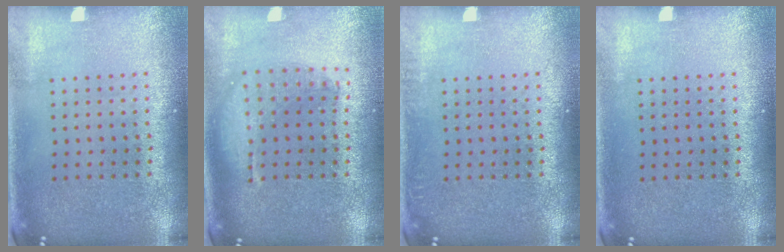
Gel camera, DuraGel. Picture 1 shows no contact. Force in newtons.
{"total": 1.6, "press": 1.4, "slide": 0.7}
{"total": 0.5, "press": 0.5, "slide": 0.0}
{"total": 0.0}